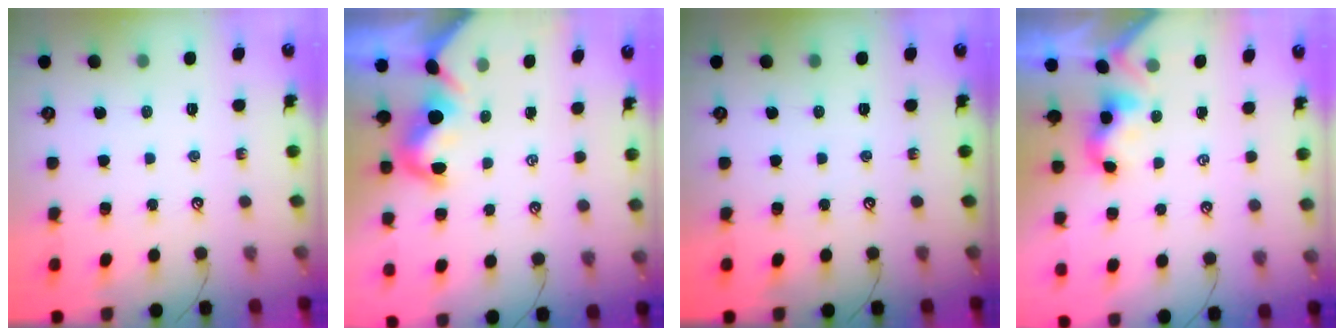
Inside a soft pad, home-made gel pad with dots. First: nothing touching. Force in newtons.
{"total": 1.9, "press": 1.8, "slide": 0.4}
{"total": 0.0}
{"total": 0.6, "press": 0.3, "slide": 0.5}